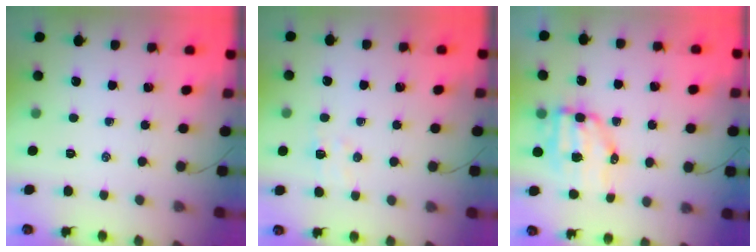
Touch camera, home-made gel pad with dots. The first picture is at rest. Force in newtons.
{"total": 4.5, "press": 4.4, "slide": 1.0}
{"total": 8.0, "press": 7.8, "slide": 1.8}